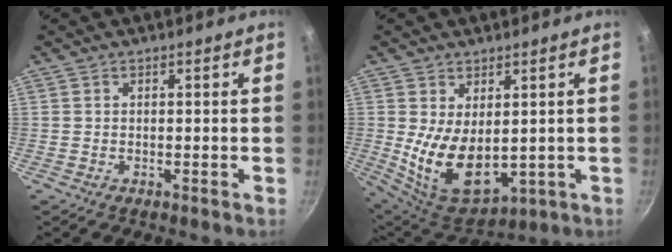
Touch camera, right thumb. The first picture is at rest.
{"total": 13.1, "force": [0.3, 7.8, 10.6], "torque": [-0.167, -0.032, 0.034]}